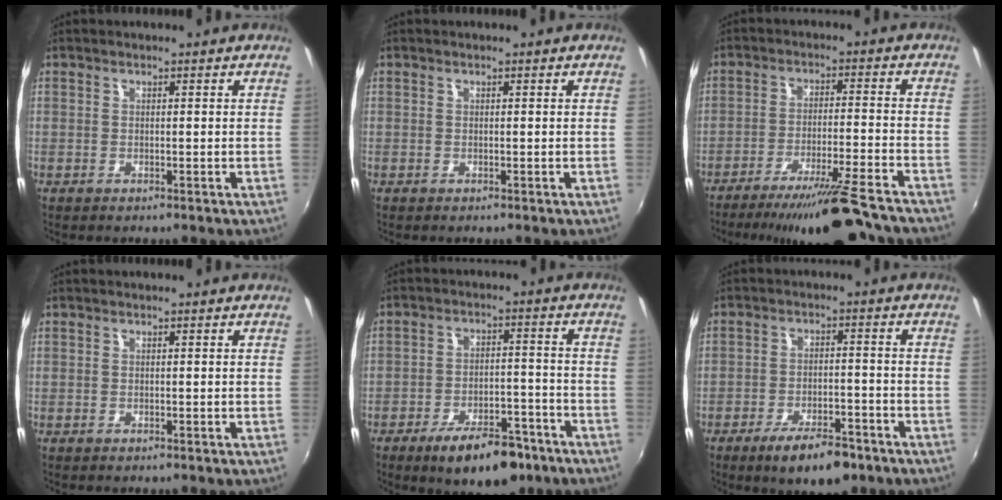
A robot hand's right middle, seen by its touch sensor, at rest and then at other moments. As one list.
[{"total": 0.0}, {"total": 15.5, "force": [-13.7, -0.2, 7.2], "torque": [-0.136, -0.026, -0.210]}, {"total": 0.0}, {"total": 12.3, "force": [-8.6, 5.2, 7.2], "torque": [-0.124, 0.007, -0.120]}, {"total": 9.5, "force": [-6.6, 3.5, 5.9], "torque": [-0.117, -0.008, -0.101]}]